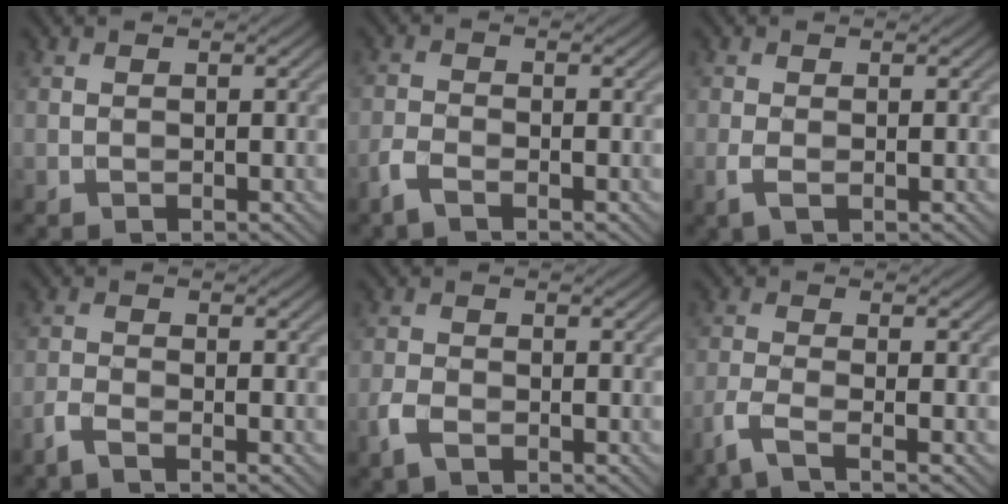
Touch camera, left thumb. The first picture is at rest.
{"total": 2.5, "force": [-1.8, 0.7, 1.6], "torque": [-0.042, -0.004, -0.046]}
{"total": 1.8, "force": [-0.6, 0.6, 1.6], "torque": [-0.042, -0.004, -0.015]}
{"total": 2.4, "force": [-1.8, 0.4, 1.5], "torque": [-0.035, -0.004, -0.046]}
{"total": 2.9, "force": [-1.6, 1.5, 1.9], "torque": [-0.046, -0.005, -0.036]}
{"total": 3.7, "force": [-2.3, 0.6, 2.8], "torque": [-0.058, -0.004, -0.066]}